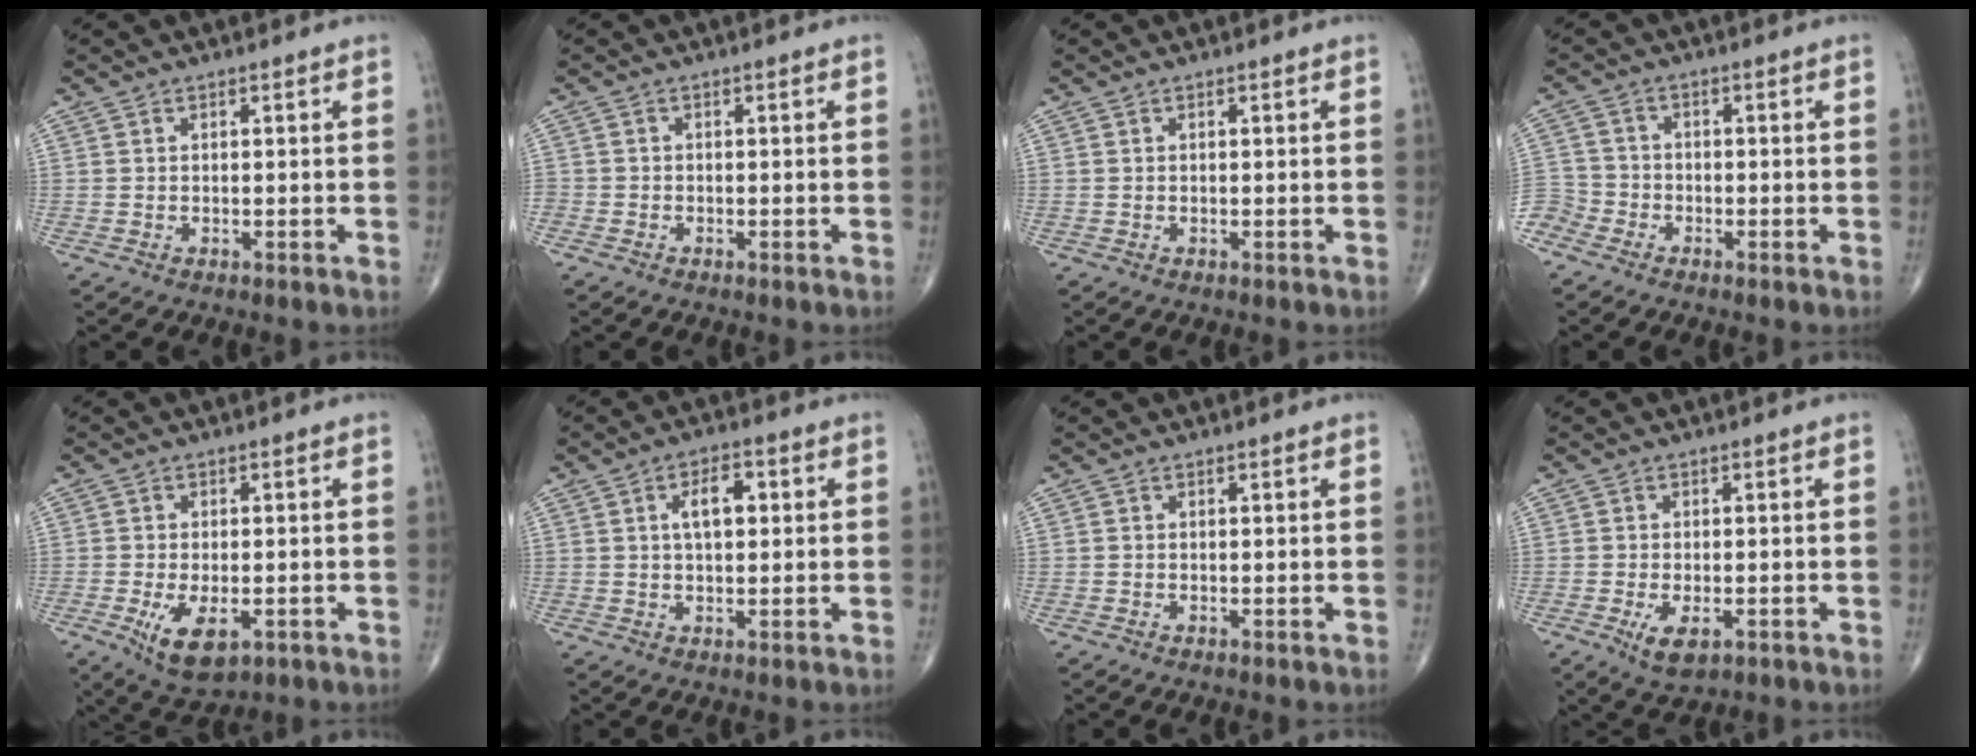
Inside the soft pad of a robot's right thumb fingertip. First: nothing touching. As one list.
[{"total": 1.1, "force": [-0.7, 0.8, 0.2], "torque": [-0.003, 0.002, -0.020]}, {"total": 0.0}, {"total": 5.3, "force": [-3.8, 3.5, 1.0], "torque": [-0.021, 0.009, -0.086]}, {"total": 7.7, "force": [-2.6, 3.8, 6.2], "torque": [-0.107, -0.009, -0.034]}, {"total": 5.6, "force": [1.2, 2.9, 4.6], "torque": [-0.067, 0.008, 0.016]}, {"total": 0.0}, {"total": 4.8, "force": [-1.8, 2.3, 3.8], "torque": [-0.066, -0.007, -0.025]}]